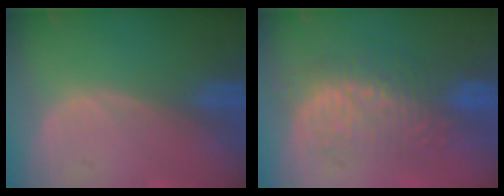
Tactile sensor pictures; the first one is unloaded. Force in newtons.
{"total": 8.8, "press": 8.6, "slide": 1.6}